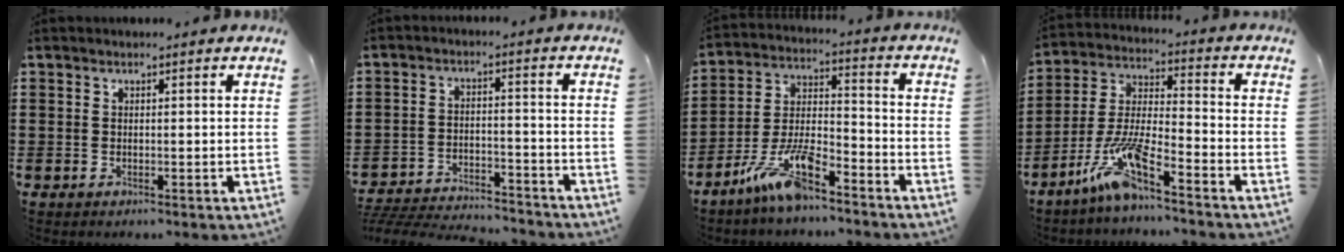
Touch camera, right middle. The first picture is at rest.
{"total": 5.1, "force": [-5.1, 0.5, 0.8], "torque": [-0.027, 0.000, -0.108]}
{"total": 9.9, "force": [-7.4, 2.3, 6.1], "torque": [-0.138, 0.004, -0.143]}
{"total": 9.8, "force": [-7.3, 0.7, 6.4], "torque": [-0.148, -0.012, -0.147]}